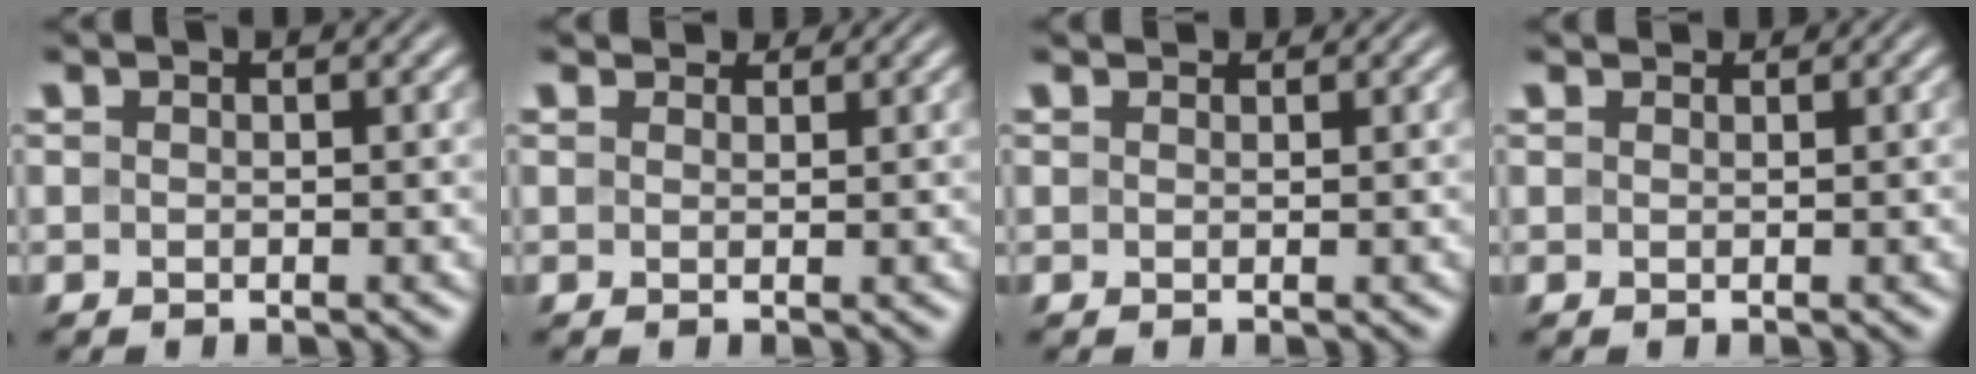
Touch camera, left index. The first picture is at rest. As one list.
[{"total": 2.4, "force": [2.1, 0.9, 0.7], "torque": [-0.014, -0.006, 0.031]}, {"total": 1.9, "force": [1.7, 0.6, 0.6], "torque": [-0.014, -0.005, 0.021]}, {"total": 1.8, "force": [1.6, 0.5, 0.5], "torque": [-0.012, -0.006, 0.017]}]